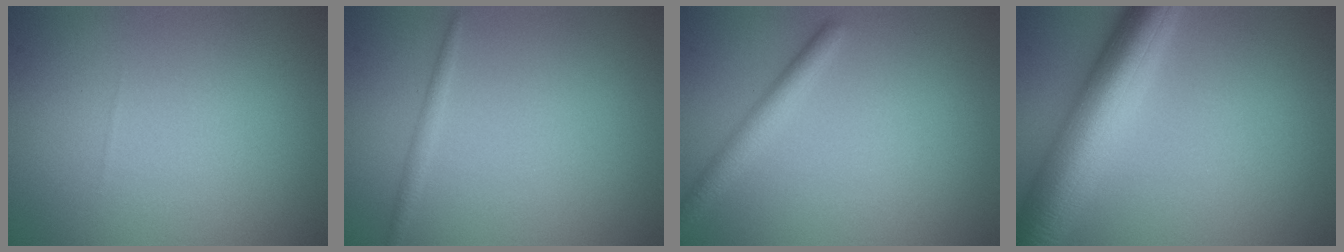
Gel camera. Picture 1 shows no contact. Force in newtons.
{"total": 0.9, "press": 0.9, "slide": 0.0}
{"total": 2.1, "press": 2.1, "slide": 0.2}
{"total": 8.5, "press": 8.5, "slide": 0.2}